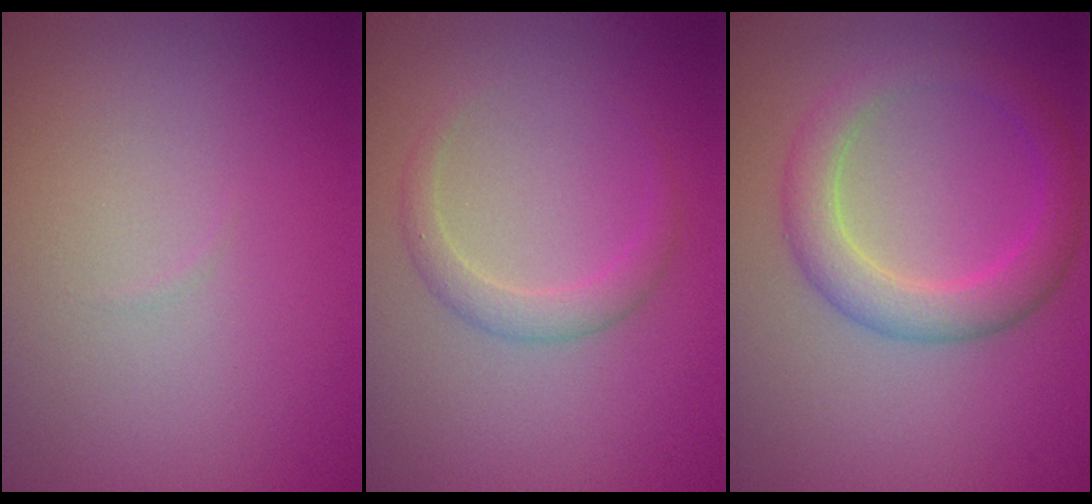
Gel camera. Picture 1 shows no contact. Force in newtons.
{"total": 1.7, "press": 1.7, "slide": 0.1}
{"total": 3.7, "press": 3.7, "slide": 0.3}